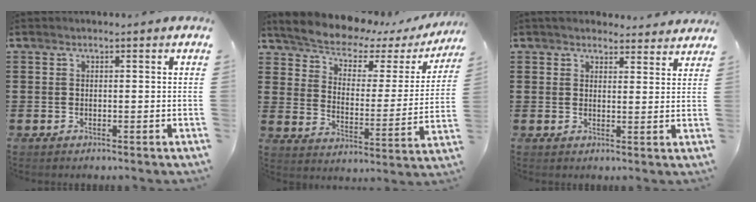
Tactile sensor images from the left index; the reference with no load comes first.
{"total": 5.9, "force": [5.4, 1.1, 2.0], "torque": [-0.069, -0.042, 0.088]}
{"total": 3.2, "force": [3.1, 0.7, 0.5], "torque": [-0.011, -0.011, 0.056]}